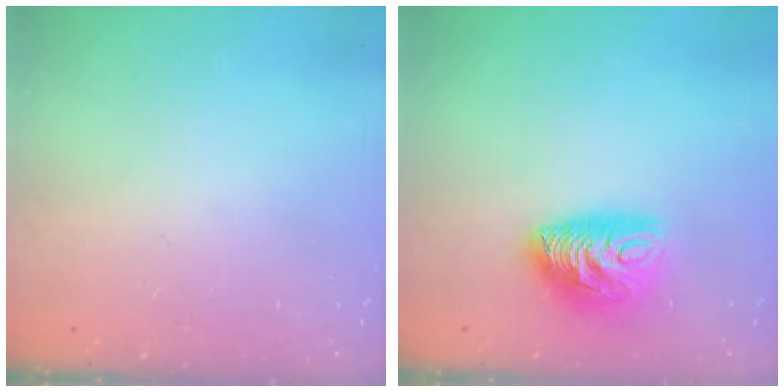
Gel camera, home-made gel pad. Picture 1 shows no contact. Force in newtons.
{"total": 10.3, "press": 10.3, "slide": 0.5}